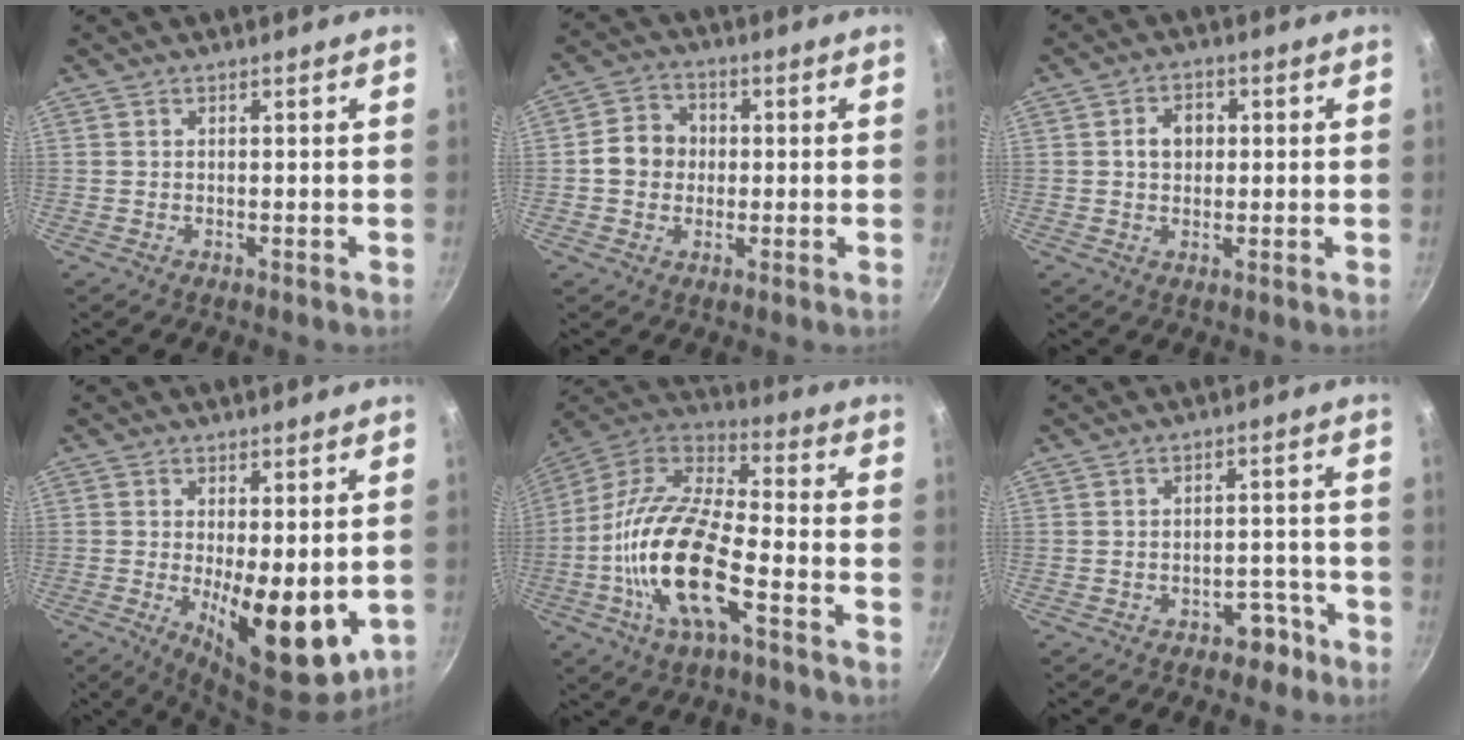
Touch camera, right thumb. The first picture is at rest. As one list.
[{"total": 7.4, "force": [-0.1, 6.5, 3.5], "torque": [-0.040, 0.018, -0.013]}, {"total": 4.8, "force": [0.6, 3.6, 3.0], "torque": [-0.035, 0.009, 0.007]}, {"total": 14.1, "force": [-2.3, 5.6, 12.7], "torque": [-0.175, -0.031, -0.016]}, {"total": 20.3, "force": [-6.3, 7.7, 17.6], "torque": [-0.352, 0.036, -0.119]}, {"total": 4.5, "force": [-3.0, 2.7, 1.9], "torque": [-0.009, 0.035, -0.040]}]